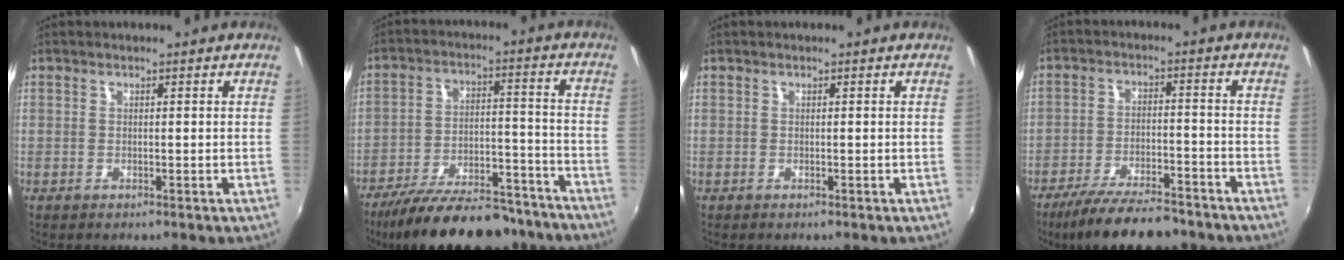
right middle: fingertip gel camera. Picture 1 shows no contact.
{"total": 23.3, "force": [-19.4, 7.3, 10.7], "torque": [-0.193, -0.007, -0.269]}
{"total": 0.0}
{"total": 14.0, "force": [-11.6, 3.7, 6.9], "torque": [-0.143, -0.016, -0.183]}